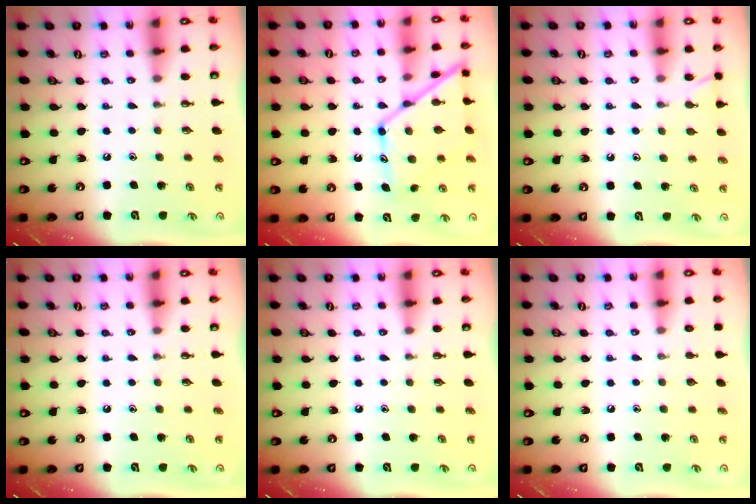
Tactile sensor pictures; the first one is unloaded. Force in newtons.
{"total": 16.3, "press": 16.3, "slide": 1.3}
{"total": 5.4, "press": 5.3, "slide": 0.6}
{"total": 0.0}
{"total": 0.0}
{"total": 0.0}